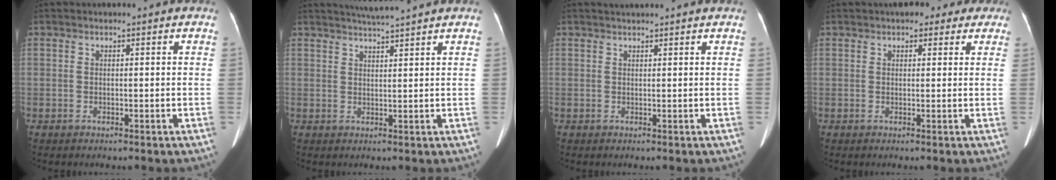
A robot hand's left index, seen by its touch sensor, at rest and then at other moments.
{"total": 4.7, "force": [4.2, -1.2, 1.5], "torque": [-0.024, 0.011, 0.068]}
{"total": 2.7, "force": [2.5, -0.4, 0.9], "torque": [-0.011, 0.023, 0.038]}
{"total": 5.1, "force": [3.7, 2.7, 2.3], "torque": [-0.013, 0.024, 0.045]}